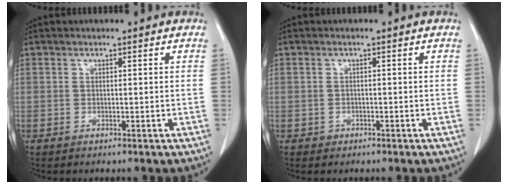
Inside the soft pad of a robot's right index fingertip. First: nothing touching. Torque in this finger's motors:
{"motor_torque": [-1.57, 0.57, -0.89, -0.21]}